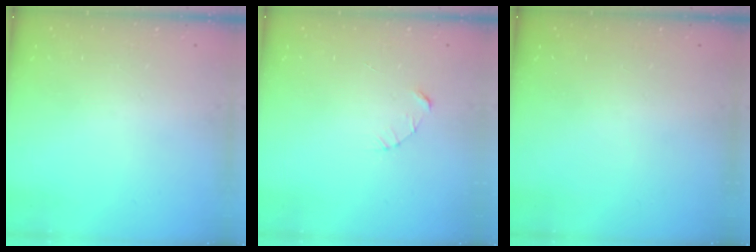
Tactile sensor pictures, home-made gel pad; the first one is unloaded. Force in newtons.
{"total": 2.3, "press": 2.3, "slide": 0.3}
{"total": 0.0}